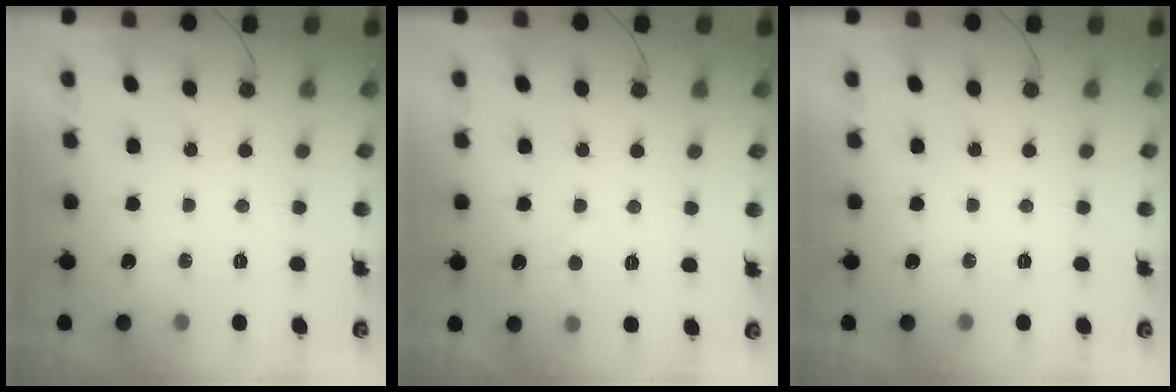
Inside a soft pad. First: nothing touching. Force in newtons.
{"total": 2.8, "press": 2.8, "slide": 0.1}
{"total": 0.0}